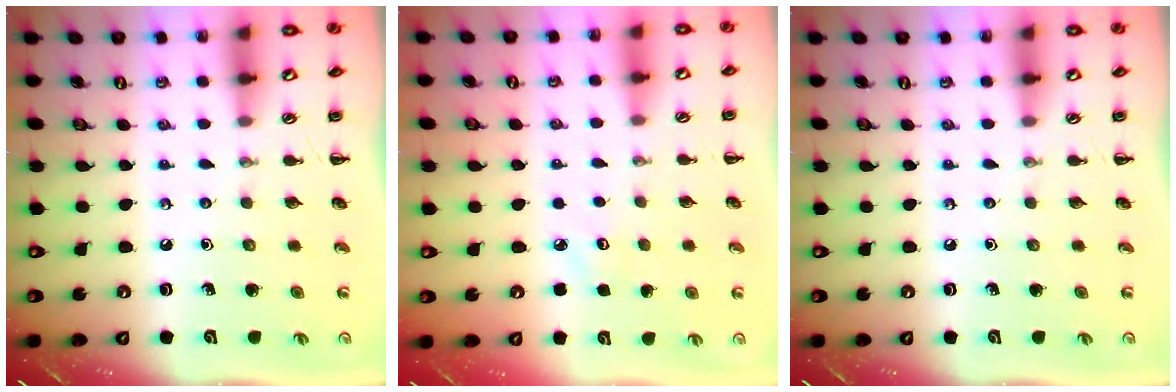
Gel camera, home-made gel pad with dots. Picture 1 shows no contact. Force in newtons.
{"total": 3.6, "press": 3.5, "slide": 0.8}
{"total": 0.0}